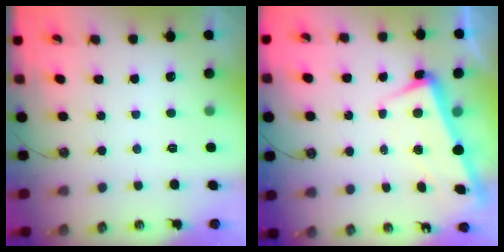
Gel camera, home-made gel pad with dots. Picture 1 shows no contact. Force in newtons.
{"total": 2.9, "press": 2.8, "slide": 1.0}